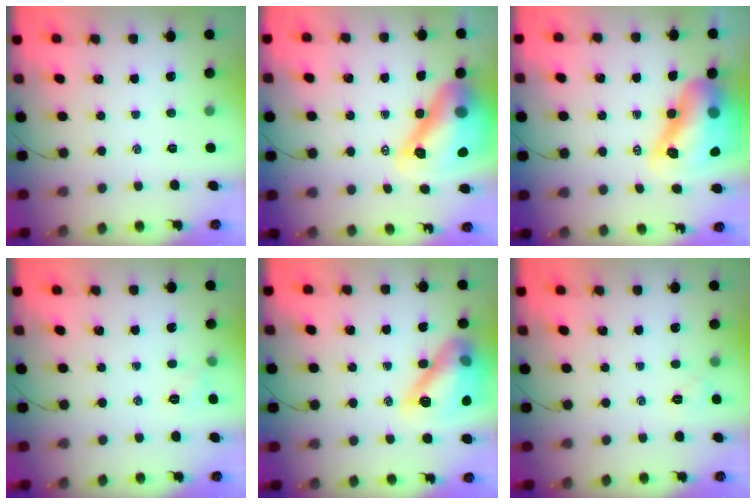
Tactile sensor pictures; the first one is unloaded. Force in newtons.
{"total": 17.1, "press": 16.3, "slide": 5.2}
{"total": 16.4, "press": 15.8, "slide": 4.3}
{"total": 4.2, "press": 4.0, "slide": 1.2}
{"total": 16.8, "press": 16.7, "slide": 1.9}
{"total": 4.1, "press": 3.9, "slide": 1.2}